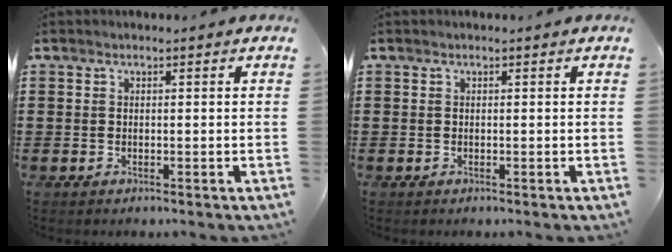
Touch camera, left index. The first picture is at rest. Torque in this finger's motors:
{"motor_torque": [-0.02, 0.00, 0.00, -0.01]}